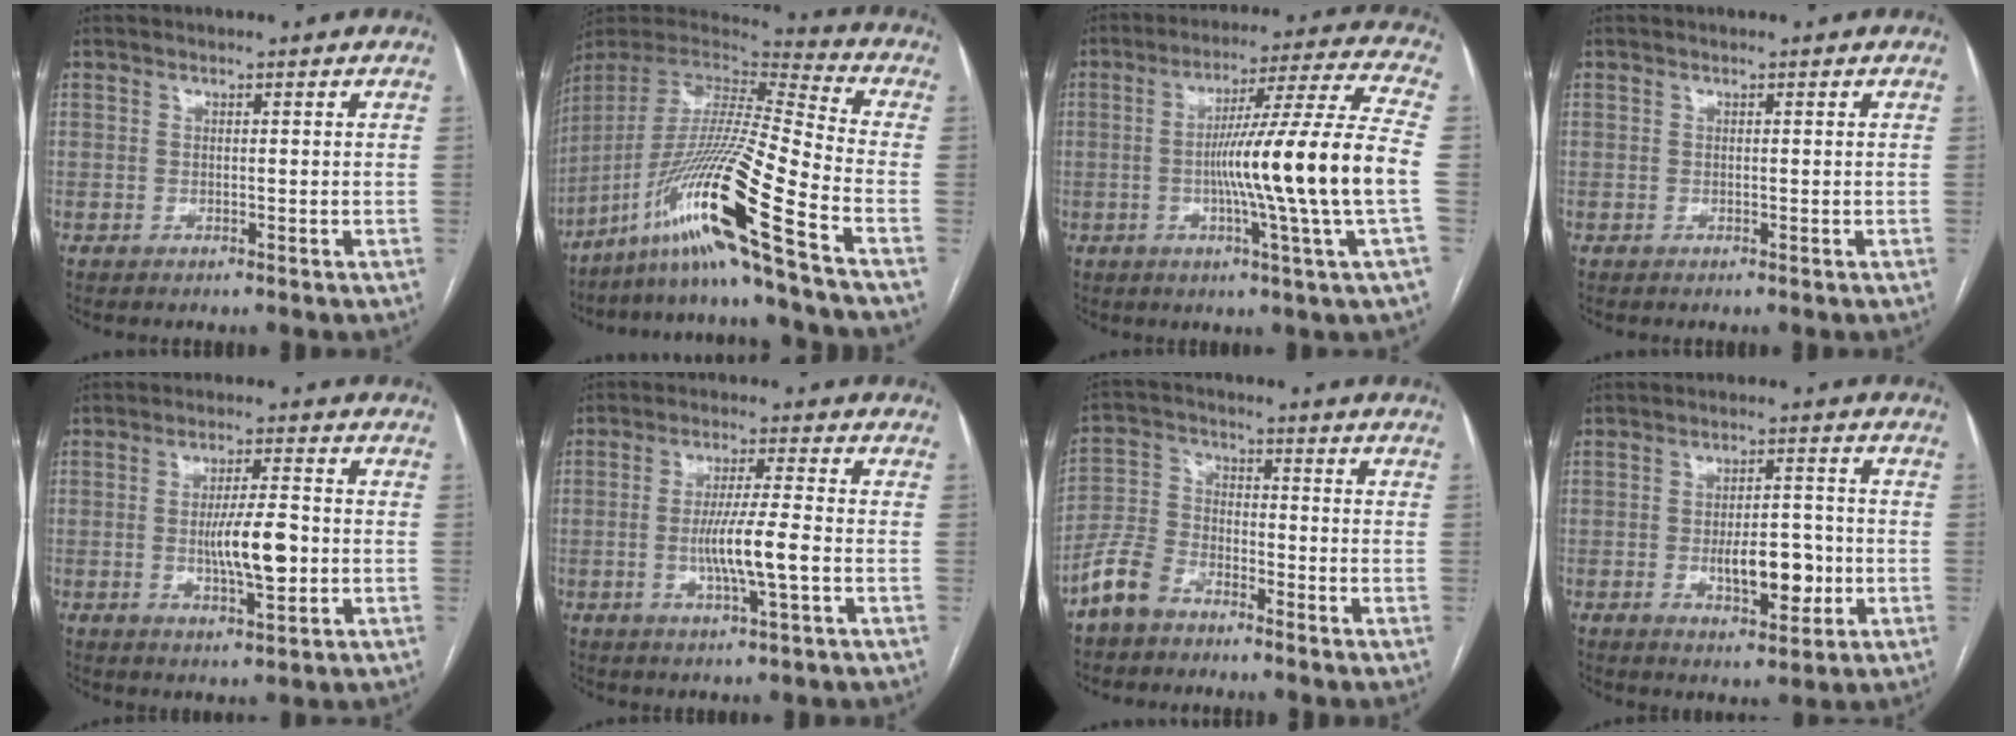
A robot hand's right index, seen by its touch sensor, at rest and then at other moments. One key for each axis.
{"total": 22.2, "fx": -12.9, "fy": -2.2, "fz": 17.9, "tx": -0.373, "ty": -0.029, "tz": -0.248}
{"total": 17.8, "fx": -2.4, "fy": -2.5, "fz": 17.5, "tx": -0.272, "ty": -0.006, "tz": -0.050}
{"total": 0.0}
{"total": 7.7, "fx": -0.9, "fy": 1.5, "fz": 7.5, "tx": -0.132, "ty": -0.003, "tz": -0.015}
{"total": 7.7, "fx": -1.7, "fy": -0.1, "fz": 7.5, "tx": -0.141, "ty": -0.005, "tz": -0.032}
{"total": 7.0, "fx": -5.3, "fy": 3.7, "fz": 2.8, "tx": -0.077, "ty": 0.001, "tz": -0.114}
{"total": 8.0, "fx": -1.9, "fy": 3.2, "fz": 7.1, "tx": -0.111, "ty": 0.003, "tz": -0.023}